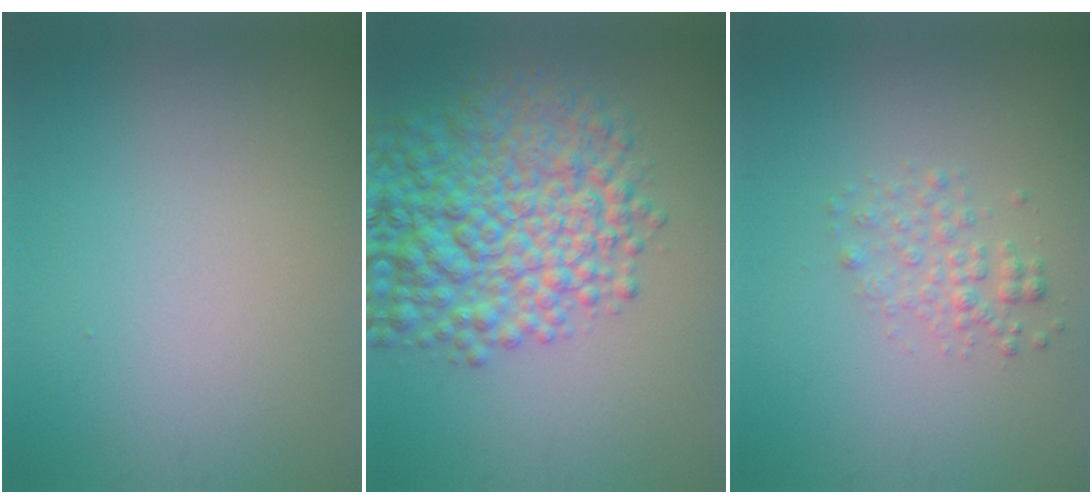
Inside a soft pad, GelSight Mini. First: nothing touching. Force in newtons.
{"total": 9.6, "press": 9.6, "slide": 0.3}
{"total": 1.9, "press": 1.9, "slide": 0.1}